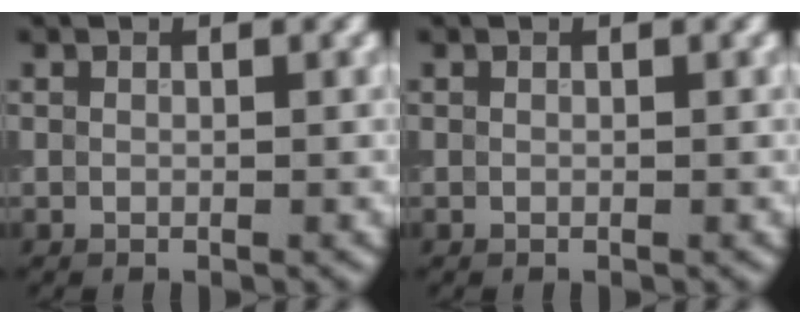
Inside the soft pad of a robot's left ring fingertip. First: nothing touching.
{"total": 0.0}